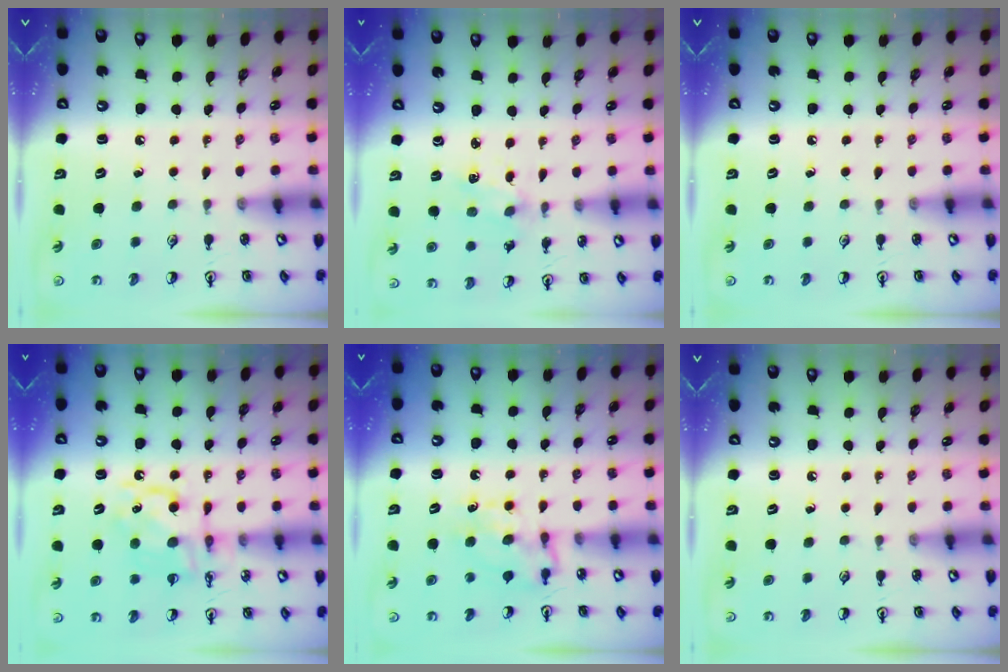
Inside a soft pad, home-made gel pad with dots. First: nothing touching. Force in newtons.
{"total": 1.6, "press": 1.6, "slide": 0.5}
{"total": 0.0}
{"total": 10.3, "press": 10.3, "slide": 0.3}
{"total": 7.4, "press": 7.4, "slide": 0.9}
{"total": 0.0}